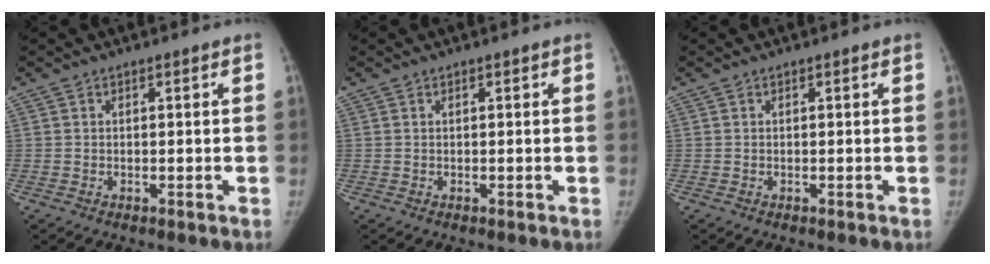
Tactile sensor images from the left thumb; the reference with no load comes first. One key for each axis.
{"total": 0.0}
{"total": 0.0}